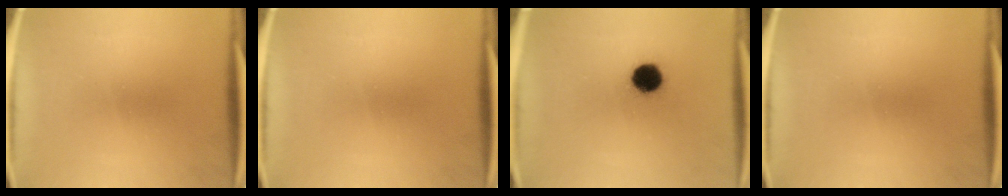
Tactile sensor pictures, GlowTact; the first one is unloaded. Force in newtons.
{"total": 0.0}
{"total": 7.6}
{"total": 0.0}